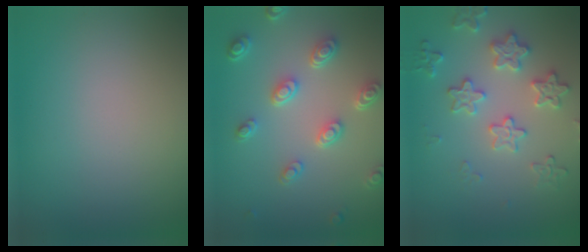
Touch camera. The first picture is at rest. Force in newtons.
{"total": 4.6, "press": 3.4, "slide": 3.0}
{"total": 3.6, "press": 3.4, "slide": 1.2}